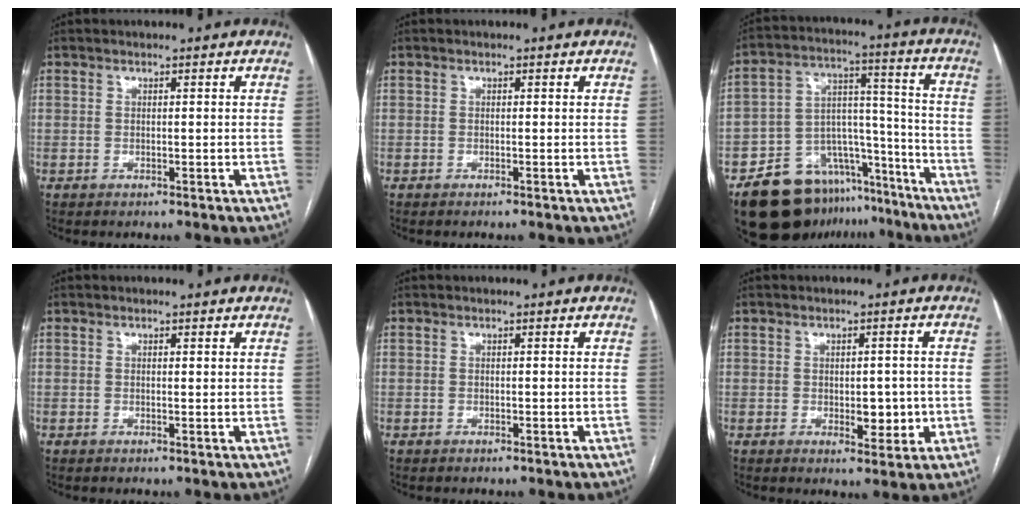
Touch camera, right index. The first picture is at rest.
{"total": 0.0}
{"total": 17.7, "force": [-13.7, 9.8, 5.5], "torque": [-0.066, 0.076, -0.205]}
{"total": 0.6, "force": [0.4, 0.1, 0.4], "torque": [-0.007, -0.002, 0.005]}
{"total": 0.0}
{"total": 4.6, "force": [-0.5, 2.6, 3.8], "torque": [-0.044, 0.002, 0.002]}